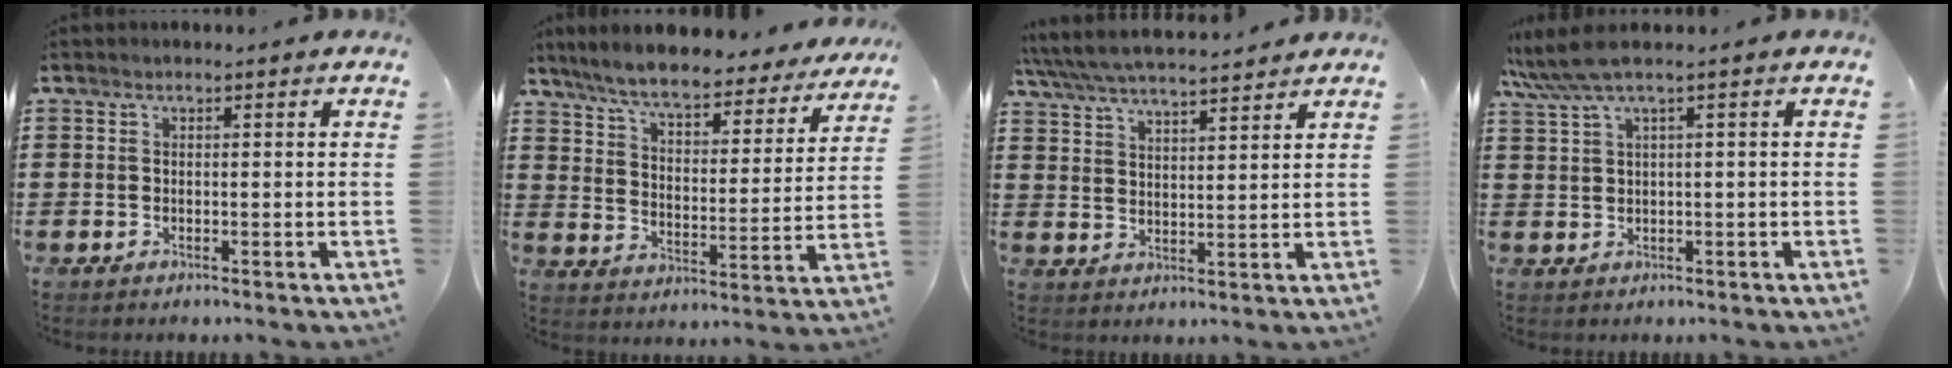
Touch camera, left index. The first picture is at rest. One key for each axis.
{"total": 7.4, "fx": 6.8, "fy": 0.5, "fz": 3.0, "tx": -0.088, "ty": -0.039, "tz": 0.116}
{"total": 5.3, "fx": 5.0, "fy": 0.4, "fz": 1.7, "tx": -0.053, "ty": -0.024, "tz": 0.087}
{"total": 3.3, "fx": 1.3, "fy": -0.2, "fz": 3.0, "tx": -0.068, "ty": -0.008, "tz": 0.017}